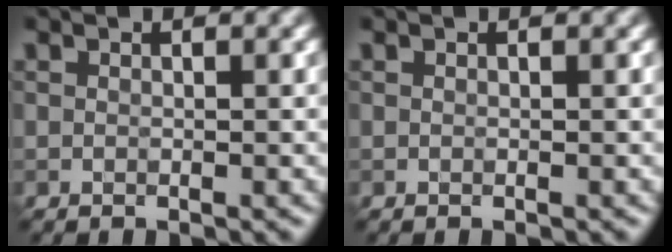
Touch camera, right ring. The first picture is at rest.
{"total": 0.0}